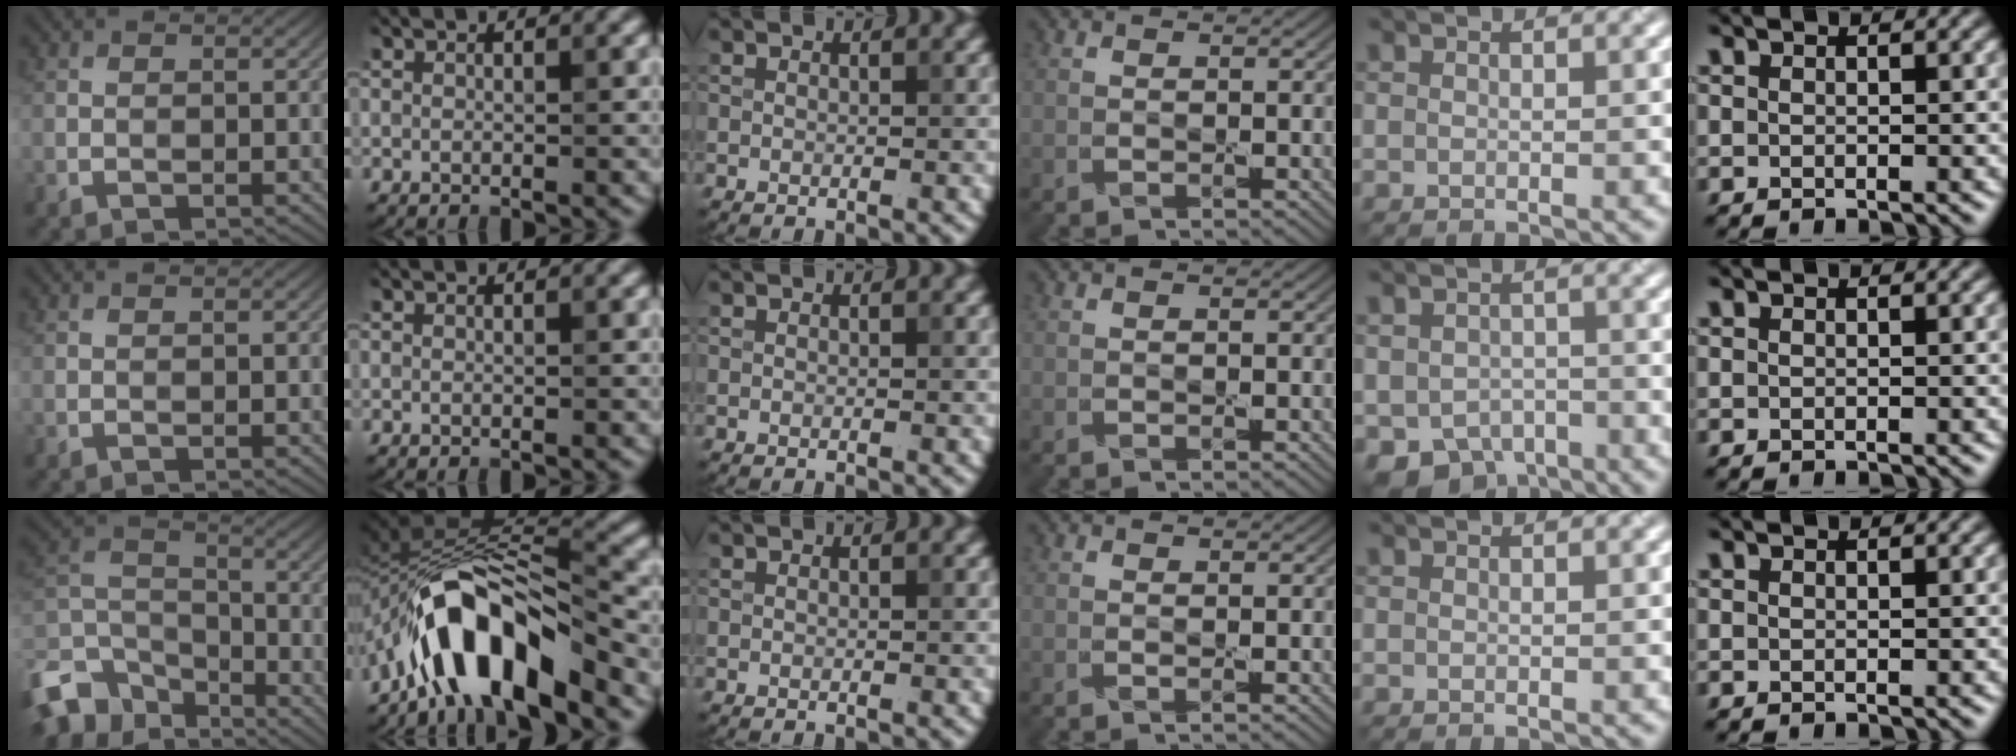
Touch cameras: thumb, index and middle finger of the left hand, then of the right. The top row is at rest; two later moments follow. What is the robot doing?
{"motion": "peel", "object": "aluminum foil"}